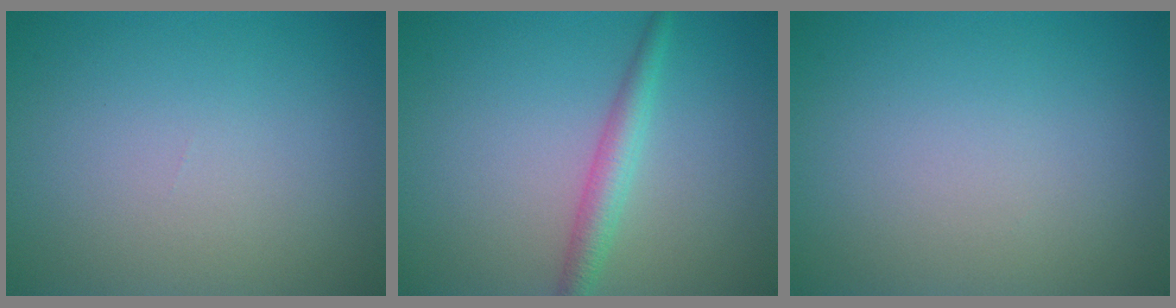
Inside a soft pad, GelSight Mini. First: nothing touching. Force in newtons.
{"total": 2.5, "press": 2.5, "slide": 0.1}
{"total": 0.0}